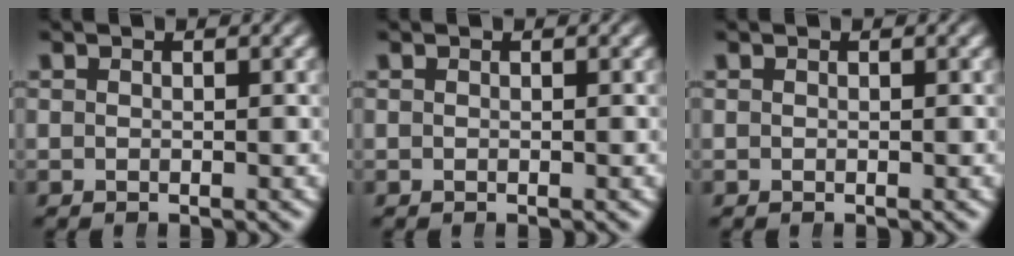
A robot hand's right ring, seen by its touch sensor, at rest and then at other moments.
{"total": 0.0}
{"total": 0.0}